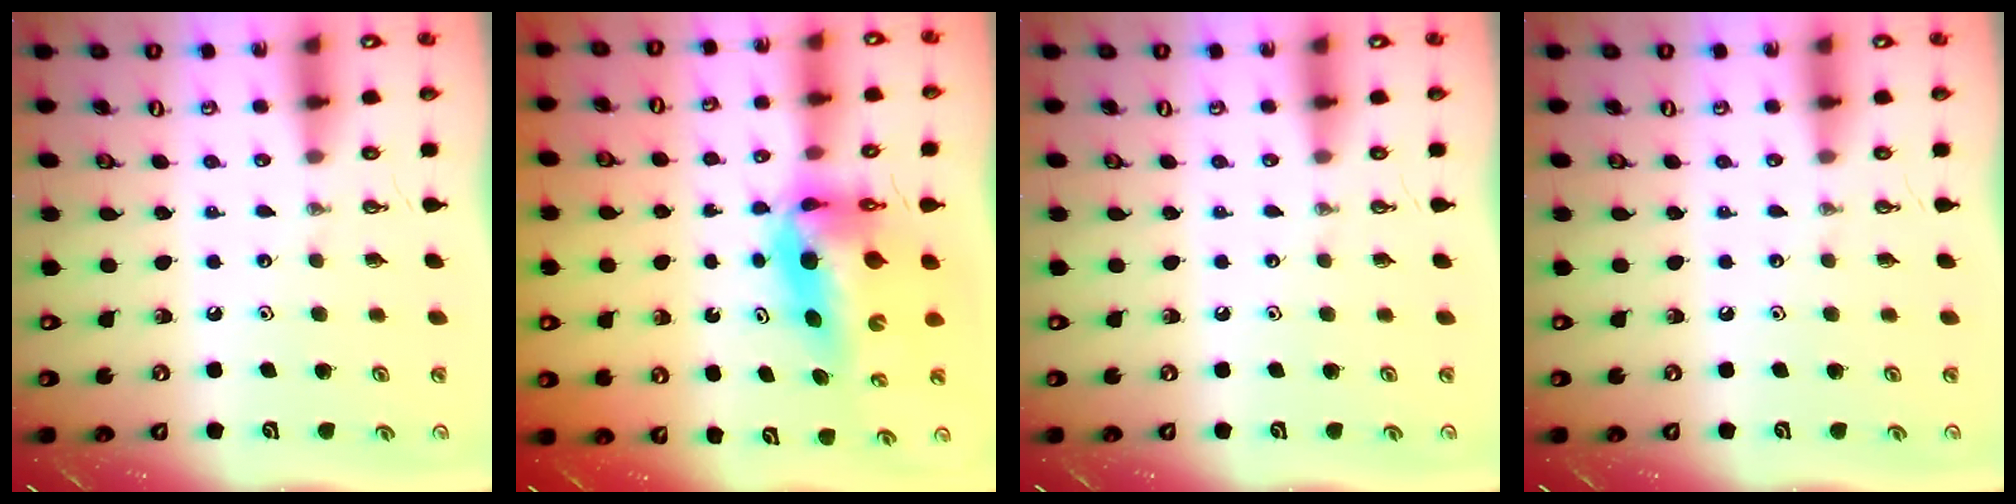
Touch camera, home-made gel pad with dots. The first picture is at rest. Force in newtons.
{"total": 10.0, "press": 9.8, "slide": 2.2}
{"total": 0.0}
{"total": 0.0}